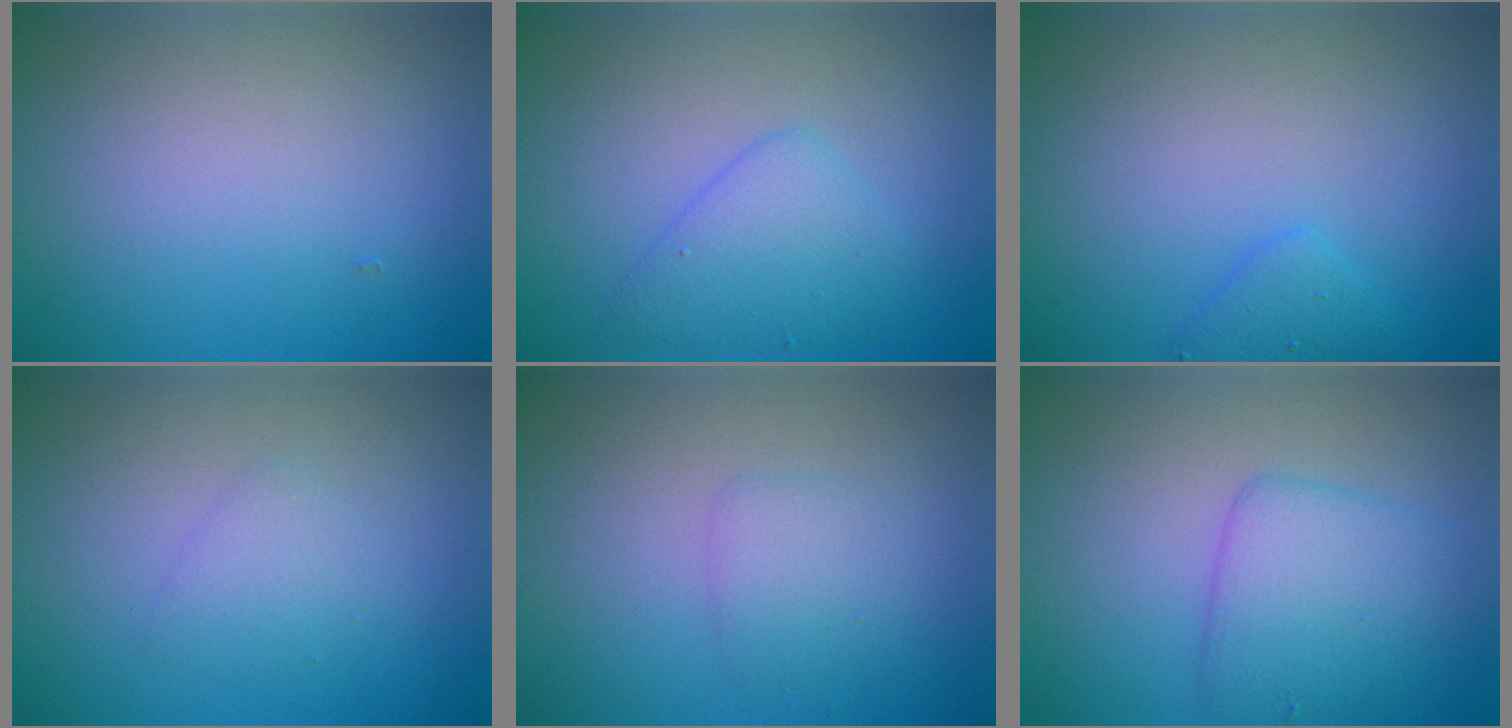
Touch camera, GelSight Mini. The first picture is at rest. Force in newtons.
{"total": 3.0, "press": 3.0, "slide": 0.2}
{"total": 1.5, "press": 1.5, "slide": 0.0}
{"total": 1.4, "press": 1.4, "slide": 0.0}
{"total": 1.7, "press": 1.7, "slide": 0.0}
{"total": 4.3, "press": 4.3, "slide": 0.0}